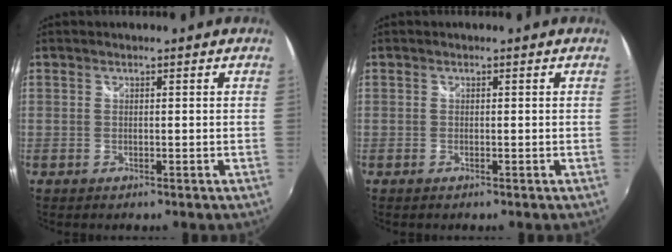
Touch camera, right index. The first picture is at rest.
{"total": 0.0}